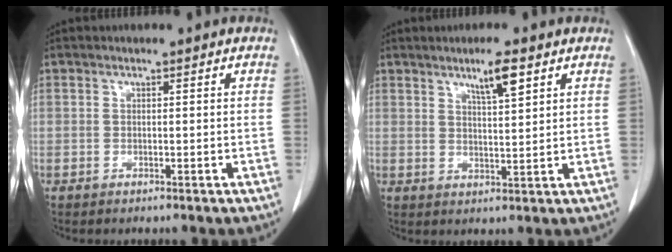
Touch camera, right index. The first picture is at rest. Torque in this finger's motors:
{"motor_torque": [0.50, 0.42, 0.03, 0.03]}